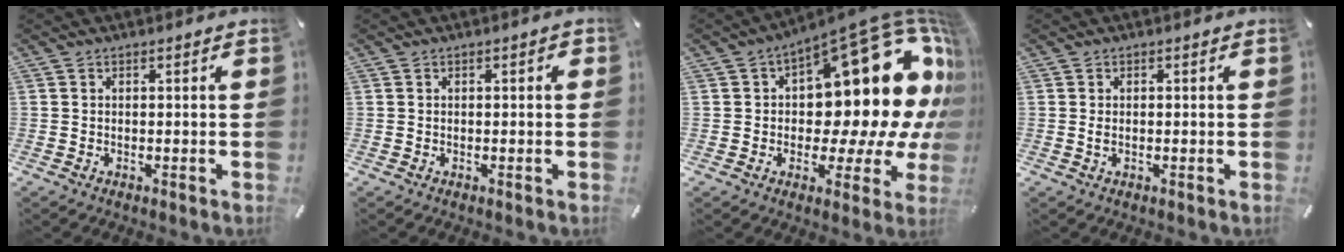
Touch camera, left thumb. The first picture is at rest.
{"total": 0.9, "force": [0.0, 0.3, 0.9], "torque": [-0.015, 0.004, -0.002]}
{"total": 23.1, "force": [7.2, 12.1, 18.4], "torque": [-0.213, -0.082, 0.129]}
{"total": 1.3, "force": [0.0, 0.5, 1.2], "torque": [-0.023, 0.002, -0.001]}